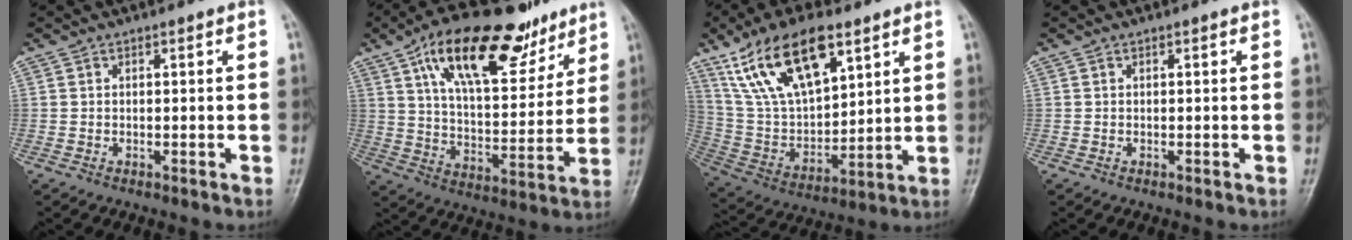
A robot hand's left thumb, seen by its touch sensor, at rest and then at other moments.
{"total": 22.6, "force": [13.4, 9.9, 15.4], "torque": [-0.207, -0.035, 0.225]}
{"total": 19.6, "force": [10.9, 8.9, 13.6], "torque": [-0.224, -0.034, 0.215]}
{"total": 0.0}